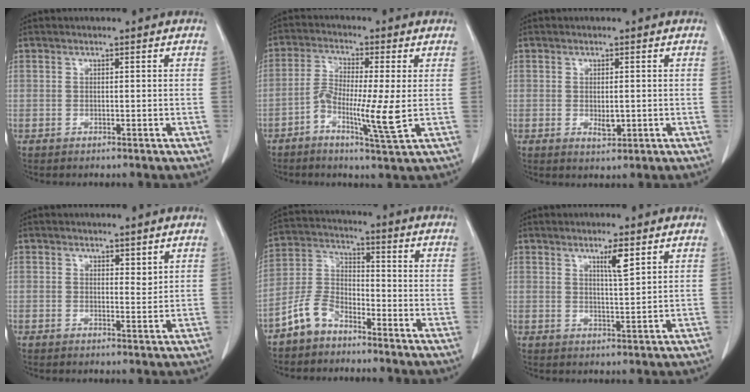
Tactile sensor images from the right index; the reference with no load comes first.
{"total": 8.0, "force": [-2.0, 0.2, 7.7], "torque": [-0.151, -0.003, -0.040]}
{"total": 2.2, "force": [-0.2, 0.9, 2.0], "torque": [-0.036, -0.003, 0.004]}
{"total": 1.5, "force": [1.1, 0.7, 0.8], "torque": [-0.006, -0.008, 0.017]}
{"total": 7.1, "force": [-5.3, 3.6, 2.9], "torque": [-0.072, 0.009, -0.111]}
{"total": 3.5, "force": [2.0, 0.0, 2.8], "torque": [-0.052, -0.005, 0.037]}